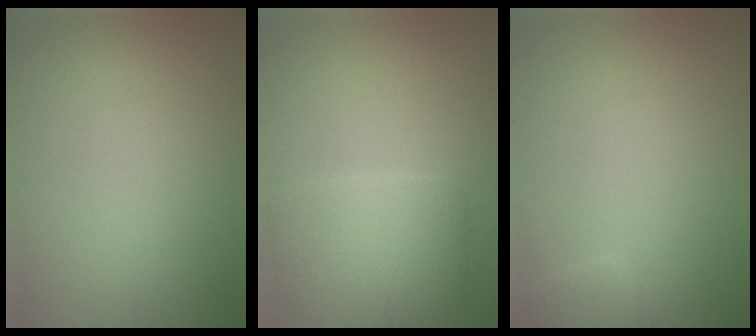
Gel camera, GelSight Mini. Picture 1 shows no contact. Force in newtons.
{"total": 5.4, "press": 5.3, "slide": 0.3}
{"total": 1.1, "press": 1.1, "slide": 0.1}